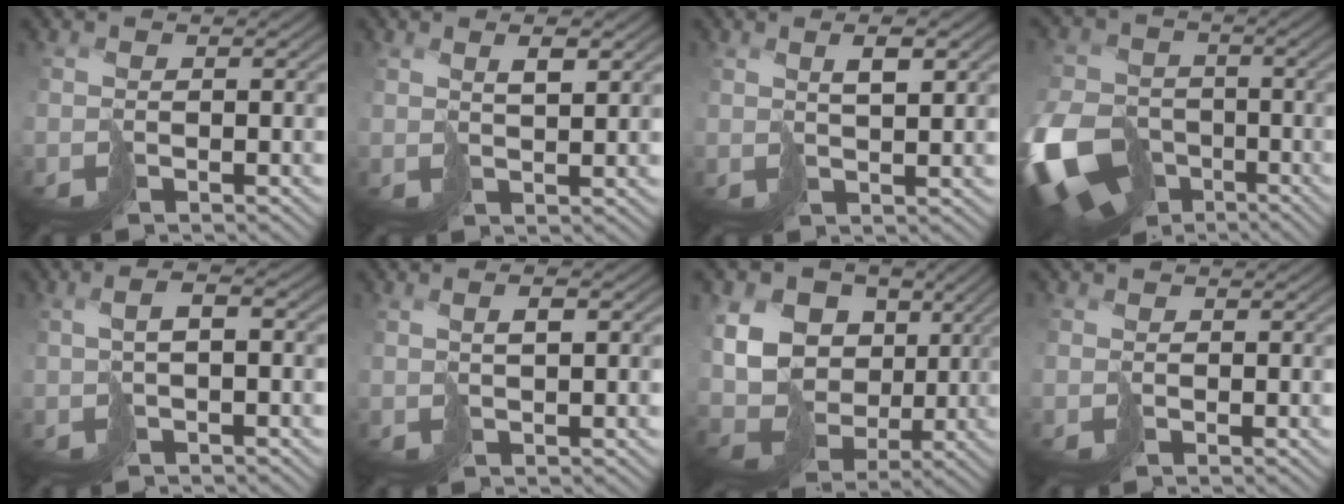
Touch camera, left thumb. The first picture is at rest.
{"total": 2.7, "force": [2.0, 0.4, 1.7], "torque": [-0.028, 0.002, 0.040]}
{"total": 3.3, "force": [2.0, 0.6, 2.5], "torque": [-0.042, 0.006, 0.041]}
{"total": 16.0, "force": [-7.0, 11.6, 8.4], "torque": [-0.248, -0.053, -0.121]}
{"total": 2.8, "force": [0.1, 0.7, 2.7], "torque": [-0.050, 0.008, 0.002]}
{"total": 1.9, "force": [1.0, 0.3, 1.5], "torque": [-0.026, 0.007, 0.021]}
{"total": 14.1, "force": [3.4, 11.6, 7.4], "torque": [-0.203, 0.016, 0.071]}
{"total": 0.6, "force": [-0.1, 0.6, 0.0], "torque": [-0.004, -0.003, -0.001]}